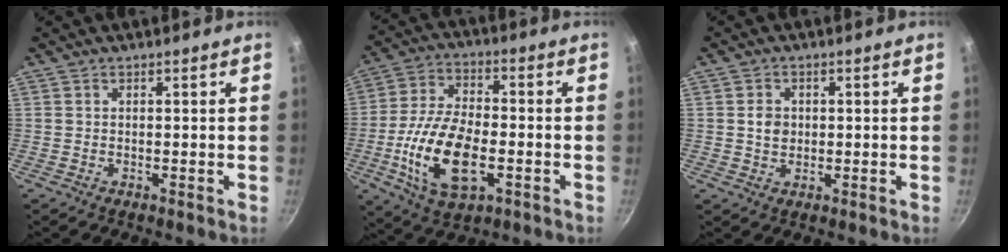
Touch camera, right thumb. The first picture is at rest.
{"total": 16.6, "force": [-4.4, 8.4, 13.7], "torque": [-0.261, 0.017, -0.082]}
{"total": 3.4, "force": [0.3, 2.7, 1.9], "torque": [-0.020, 0.004, 0.004]}